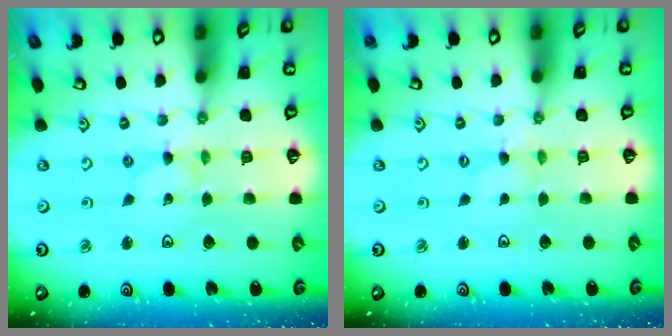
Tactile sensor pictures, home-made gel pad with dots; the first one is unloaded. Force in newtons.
{"total": 0.0}